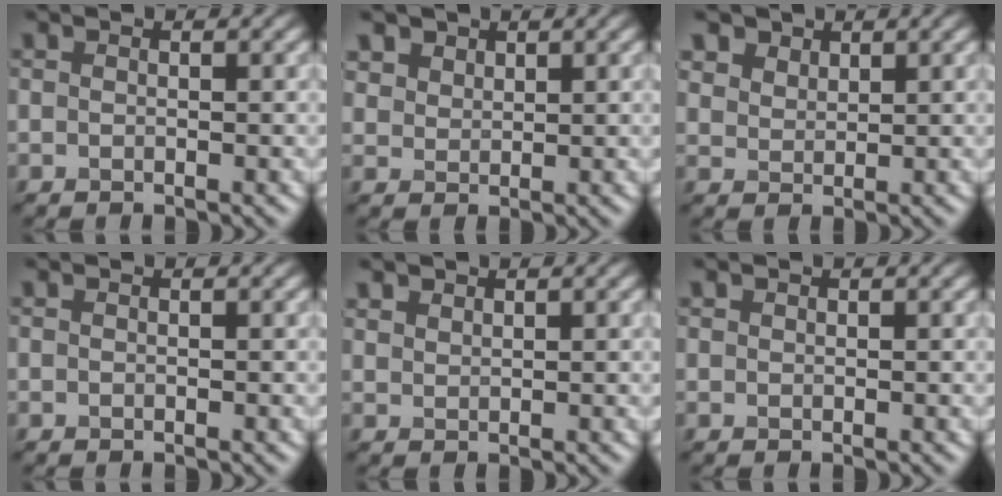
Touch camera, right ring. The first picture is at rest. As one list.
[{"total": 1.6, "force": [1.2, -0.1, -1.1], "torque": [-0.019, -0.008, 0.059]}, {"total": 2.1, "force": [1.9, 0.3, -0.7], "torque": [-0.029, -0.005, 0.068]}, {"total": 0.0}, {"total": 1.5, "force": [0.7, -0.7, -1.1], "torque": [-0.008, -0.008, 0.036]}, {"total": 0.8, "force": [0.0, -0.5, -0.6], "torque": [-0.007, -0.003, 0.006]}]